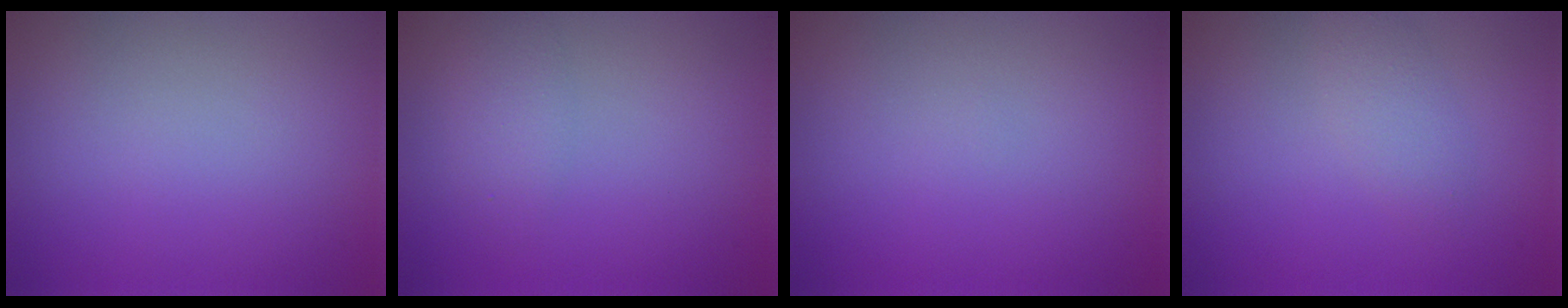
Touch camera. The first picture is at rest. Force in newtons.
{"total": 1.8, "press": 1.8, "slide": 0.1}
{"total": 0.0}
{"total": 1.7, "press": 1.7, "slide": 0.1}